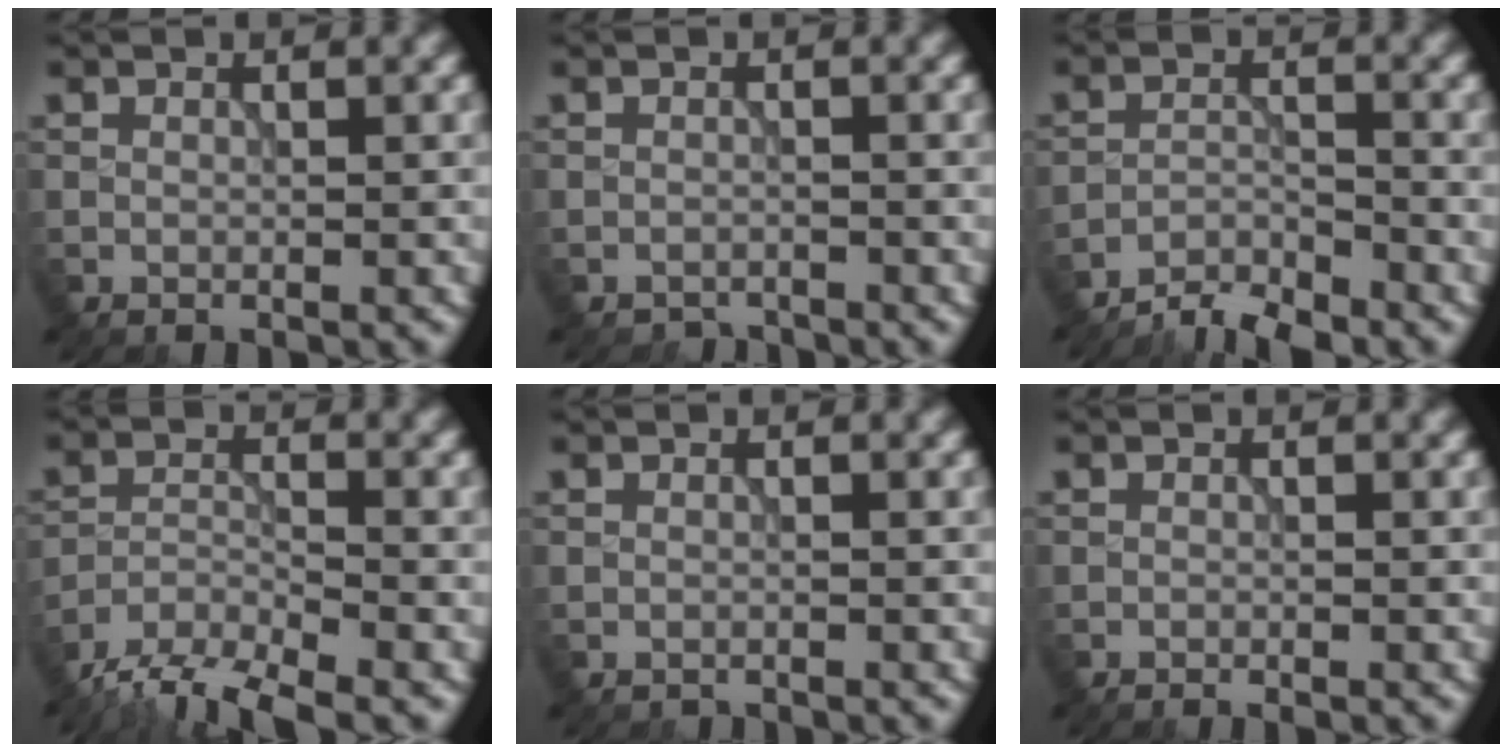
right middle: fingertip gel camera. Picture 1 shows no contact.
{"total": 1.3, "force": [-1.3, 0.2, -0.1], "torque": [0.005, -0.001, -0.024]}
{"total": 3.9, "force": [-3.6, 0.7, 1.2], "torque": [-0.018, 0.001, -0.073]}
{"total": 6.8, "force": [-5.8, 1.6, 3.1], "torque": [-0.059, -0.010, -0.111]}
{"total": 0.7, "force": [-0.6, 0.1, -0.1], "torque": [0.002, -0.003, -0.013]}
{"total": 0.5, "force": [-0.5, 0.0, 0.1], "torque": [0.001, 0.000, -0.011]}